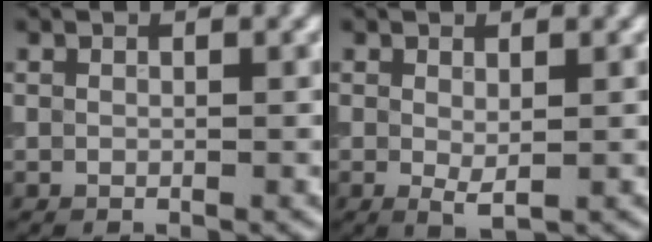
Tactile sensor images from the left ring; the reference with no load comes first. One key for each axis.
{"total": 1.4, "fx": 0.1, "fy": 0.4, "fz": 1.3, "tx": -0.025, "ty": -0.002, "tz": 0.004}